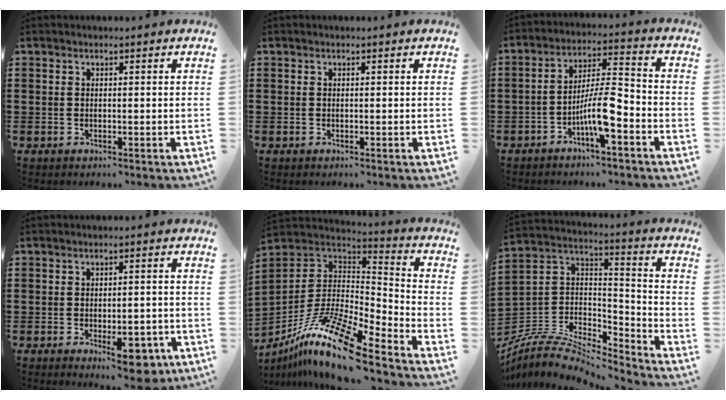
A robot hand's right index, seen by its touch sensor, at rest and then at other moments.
{"total": 0.0}
{"total": 8.3, "force": [-4.0, 1.9, 7.0], "torque": [-0.137, 0.004, -0.075]}
{"total": 6.4, "force": [-3.2, 2.3, 5.0], "torque": [-0.068, 0.000, -0.050]}
{"total": 15.4, "force": [-11.0, 2.8, 10.4], "torque": [-0.210, 0.019, -0.209]}
{"total": 7.7, "force": [-6.5, 3.0, 2.7], "torque": [-0.067, 0.007, -0.130]}